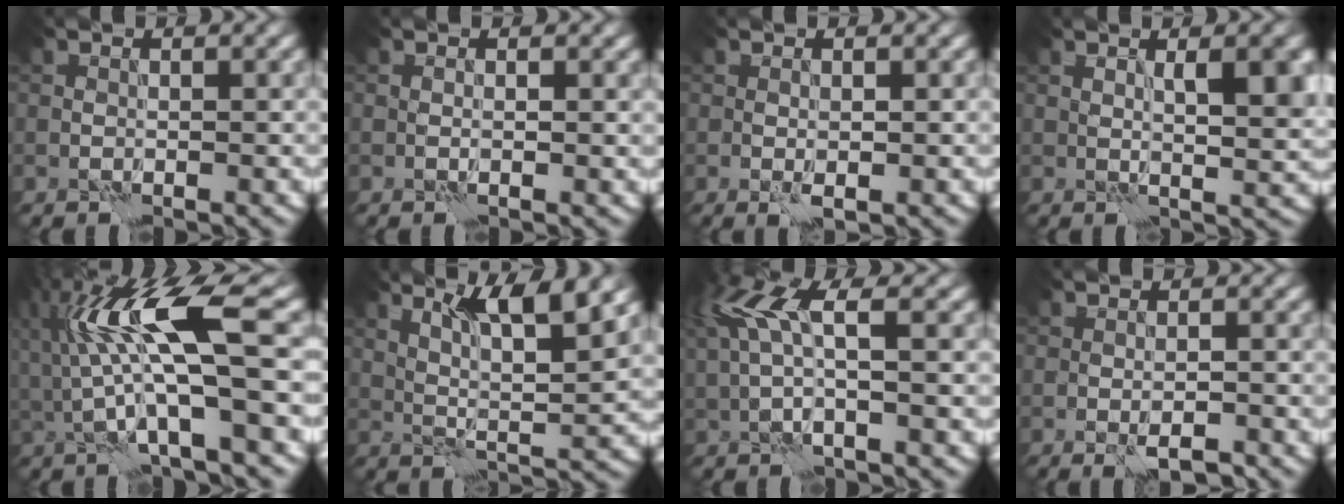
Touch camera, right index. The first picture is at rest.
{"total": 0.9, "force": [0.1, 0.5, 0.8], "torque": [-0.014, -0.002, 0.003]}
{"total": 1.4, "force": [-0.2, 0.7, 1.2], "torque": [-0.023, -0.005, -0.002]}
{"total": 4.7, "force": [1.3, 1.2, 4.4], "torque": [-0.062, 0.001, 0.023]}
{"total": 11.2, "force": [1.2, 2.7, 10.8], "torque": [-0.207, 0.011, 0.022]}
{"total": 5.9, "force": [3.1, 0.9, 5.0], "torque": [-0.086, -0.004, 0.057]}
{"total": 4.6, "force": [1.3, 1.6, 4.1], "torque": [-0.094, 0.008, 0.024]}
{"total": 2.5, "force": [-1.4, 0.7, 2.0], "torque": [-0.040, -0.005, -0.020]}